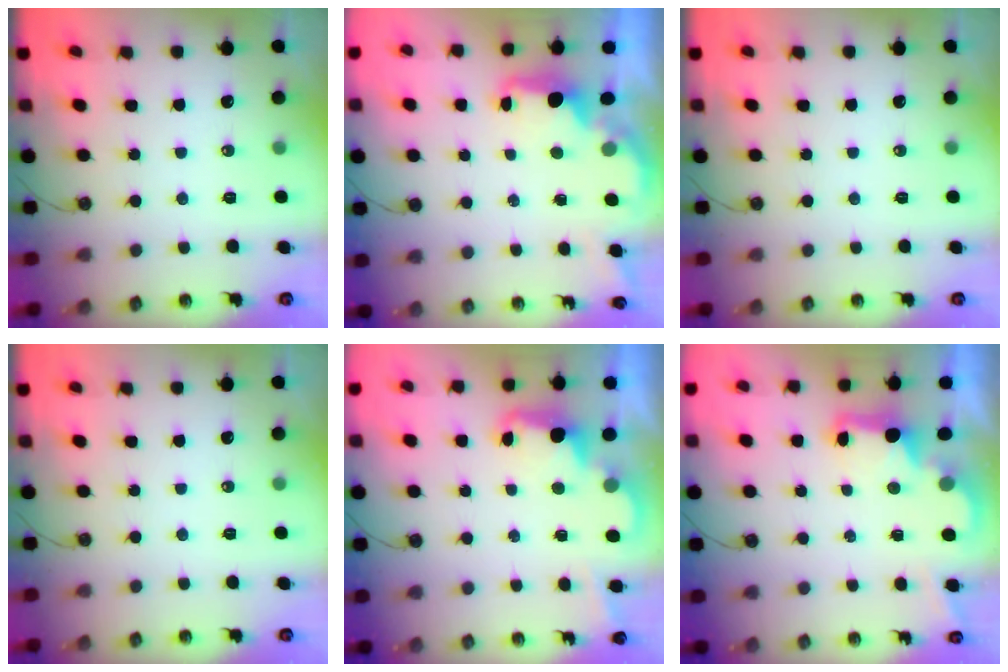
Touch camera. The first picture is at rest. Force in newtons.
{"total": 2.2, "press": 2.0, "slide": 0.8}
{"total": 0.0}
{"total": 0.0}
{"total": 2.4, "press": 2.3, "slide": 0.6}
{"total": 2.7, "press": 2.7, "slide": 0.6}